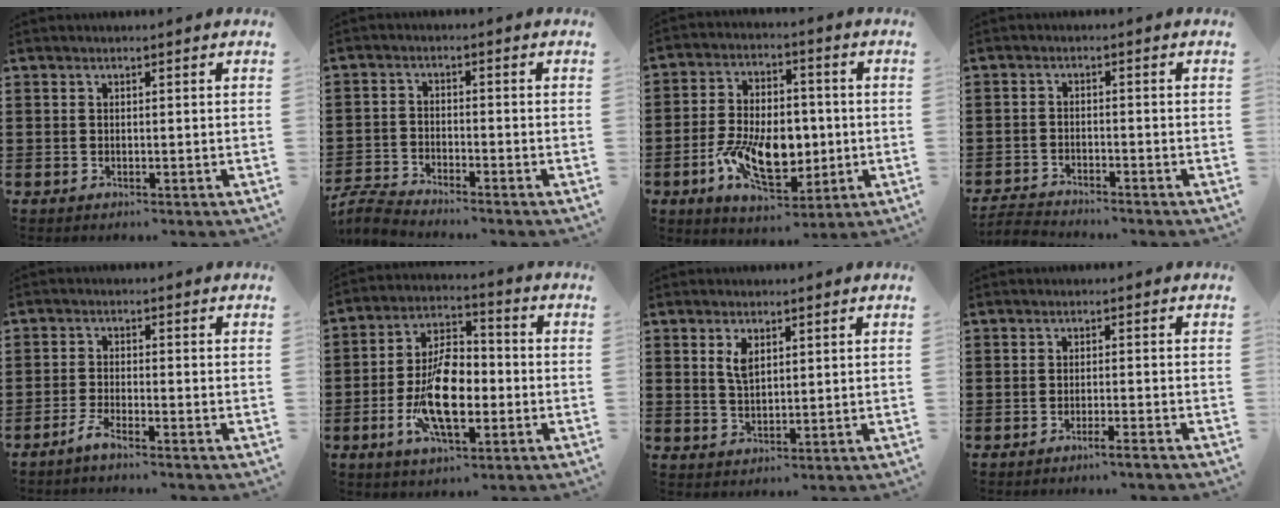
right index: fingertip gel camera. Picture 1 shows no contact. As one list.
[{"total": 3.9, "force": [-3.9, 0.1, 0.5], "torque": [-0.034, -0.006, -0.087]}, {"total": 11.5, "force": [-2.5, 6.9, 8.8], "torque": [-0.167, 0.004, -0.042]}, {"total": 2.8, "force": [-2.8, 0.0, 0.0], "torque": [-0.012, -0.004, -0.062]}, {"total": 2.3, "force": [-2.0, -0.1, 1.0], "torque": [-0.034, -0.003, -0.043]}, {"total": 11.9, "force": [-2.9, 5.8, 10.0], "torque": [-0.212, 0.000, -0.052]}, {"total": 3.1, "force": [1.5, 1.5, 2.3], "torque": [-0.051, 0.004, 0.027]}, {"total": 2.0, "force": [-1.6, -0.3, 1.1], "torque": [-0.017, -0.003, -0.030]}]